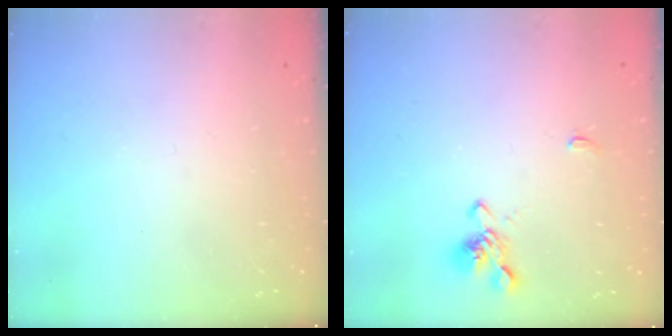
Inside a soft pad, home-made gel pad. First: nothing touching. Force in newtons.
{"total": 1.5, "press": 1.2, "slide": 0.9}